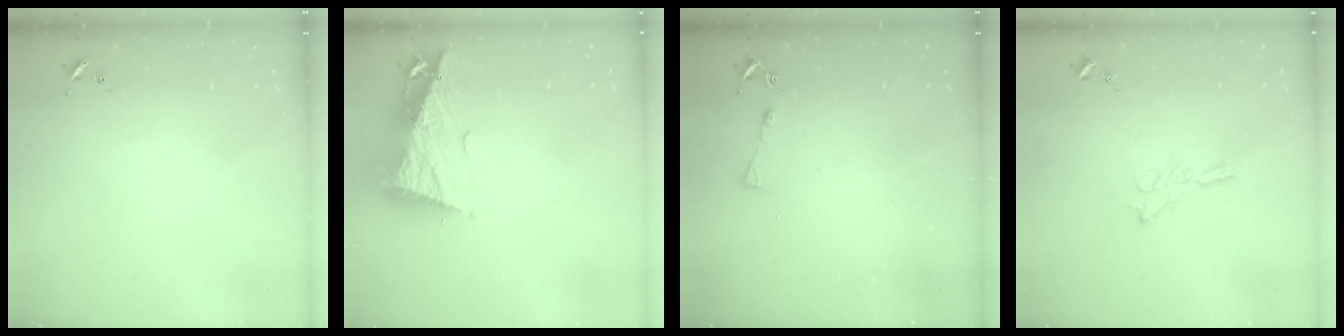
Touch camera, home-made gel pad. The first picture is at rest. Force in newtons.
{"total": 11.0, "press": 10.9, "slide": 1.3}
{"total": 3.7, "press": 3.7, "slide": 0.5}
{"total": 6.3, "press": 6.3, "slide": 0.3}